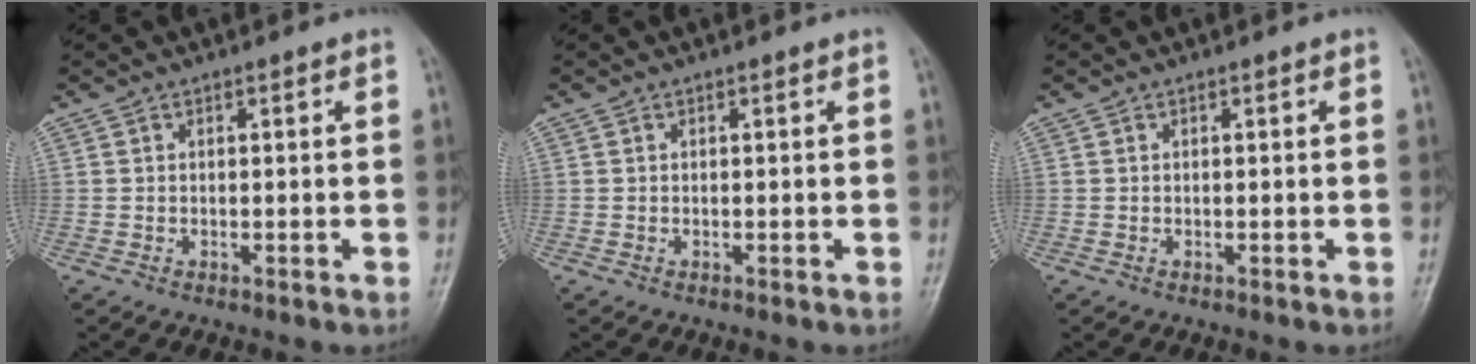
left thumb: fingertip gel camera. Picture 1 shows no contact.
{"total": 0.0}
{"total": 0.0}